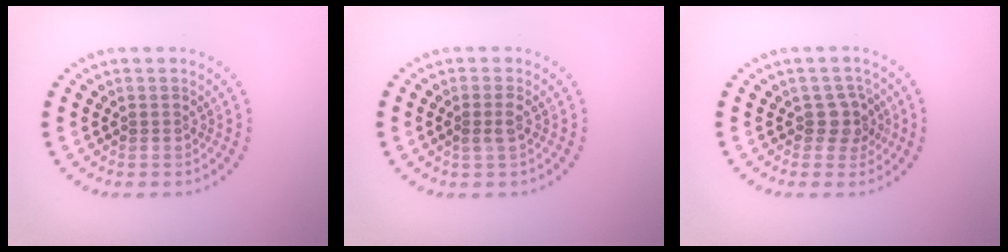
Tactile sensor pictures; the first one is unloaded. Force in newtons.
{"total": 1.2, "press": 1.1, "slide": 0.6}
{"total": 2.1, "press": 1.8, "slide": 1.1}